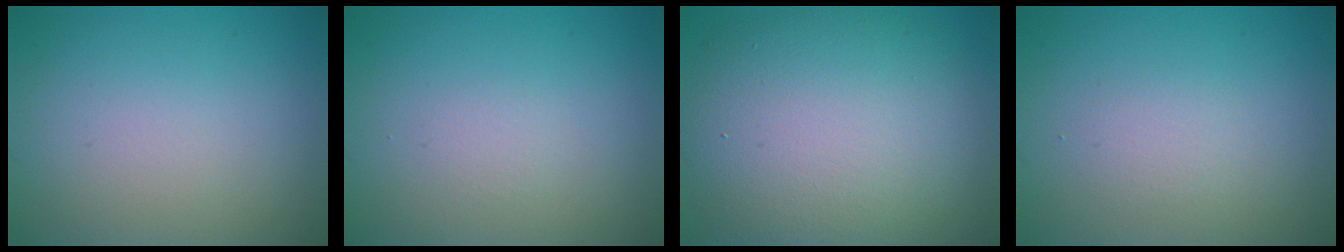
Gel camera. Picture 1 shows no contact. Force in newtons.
{"total": 0.0}
{"total": 11.9, "press": 11.9, "slide": 0.8}
{"total": 1.3, "press": 1.3, "slide": 0.0}